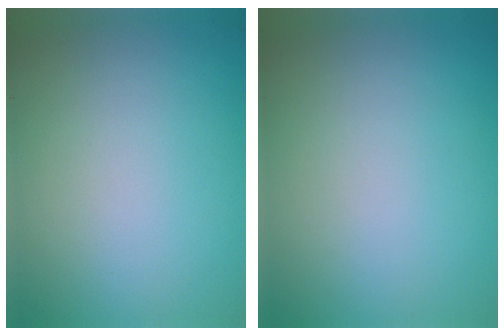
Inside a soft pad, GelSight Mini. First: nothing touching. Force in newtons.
{"total": 0.0}